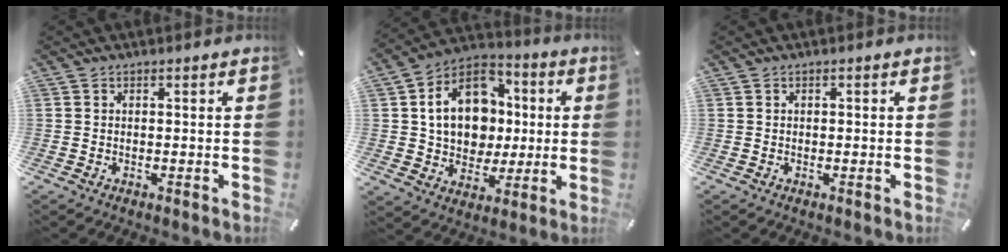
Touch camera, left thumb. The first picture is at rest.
{"total": 16.2, "force": [1.5, 13.4, 9.0], "torque": [-0.158, 0.004, 0.033]}
{"total": 0.0}